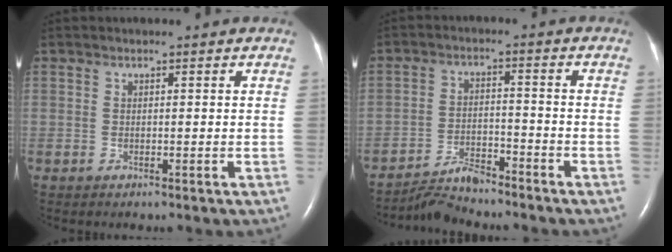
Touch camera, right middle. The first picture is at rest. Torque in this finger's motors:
{"motor_torque": [-0.14, -0.29, 0.04, 0.00]}